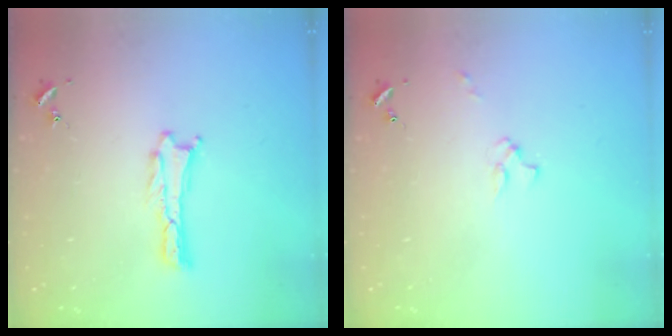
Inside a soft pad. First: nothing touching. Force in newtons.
{"total": 1.1, "press": 1.1, "slide": 0.2}